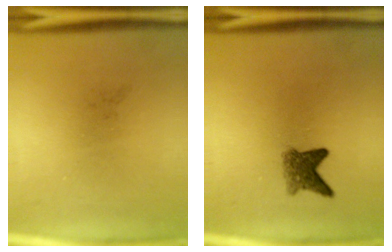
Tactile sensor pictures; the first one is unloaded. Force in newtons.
{"total": 3.5}